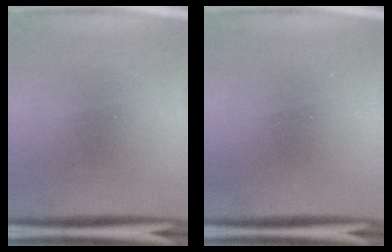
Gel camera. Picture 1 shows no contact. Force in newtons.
{"total": 1.6}